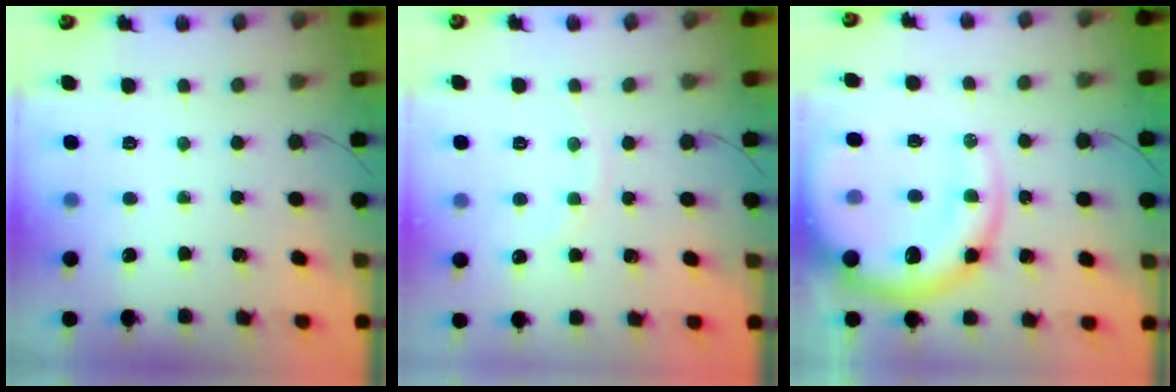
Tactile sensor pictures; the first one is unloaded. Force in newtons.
{"total": 5.7, "press": 5.4, "slide": 1.6}
{"total": 19.5, "press": 18.9, "slide": 4.5}